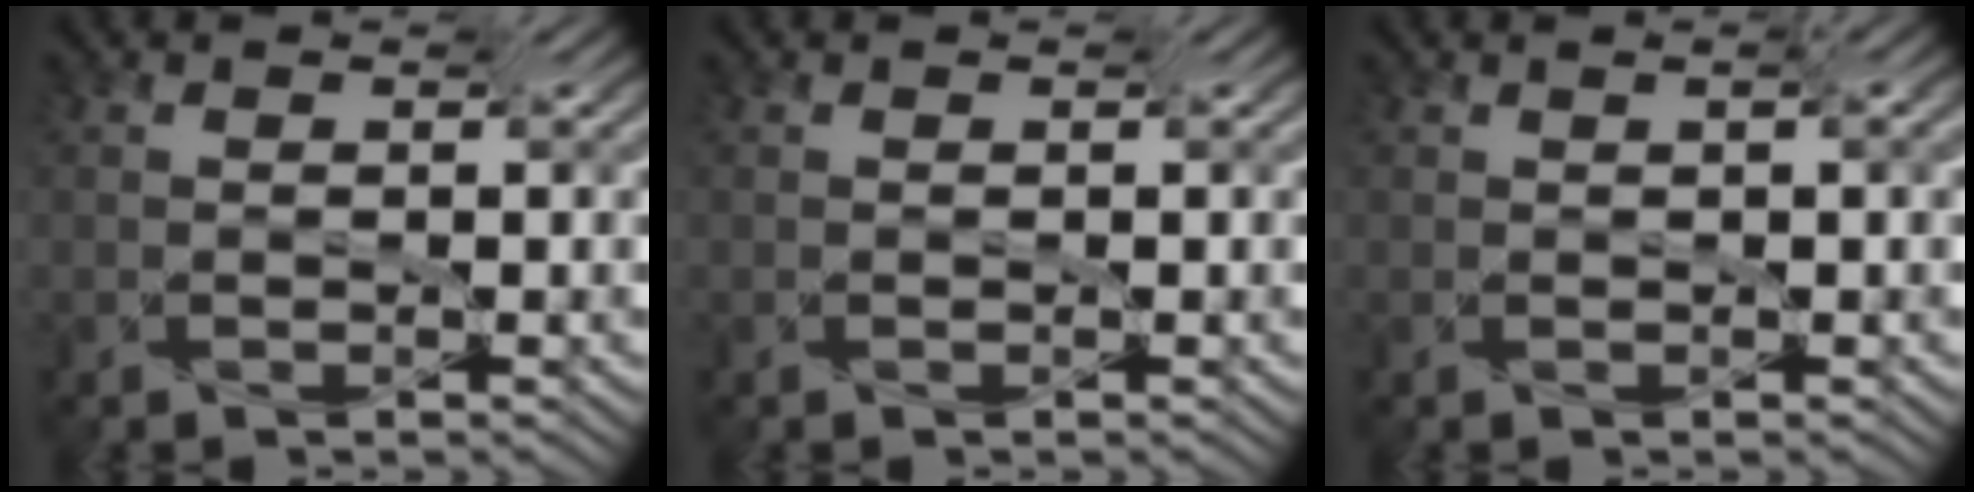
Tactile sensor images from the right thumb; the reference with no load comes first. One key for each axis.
{"total": 0.0}
{"total": 0.8, "fx": 0.3, "fy": -0.3, "fz": 0.7, "tx": -0.008, "ty": 0.001, "tz": 0.005}